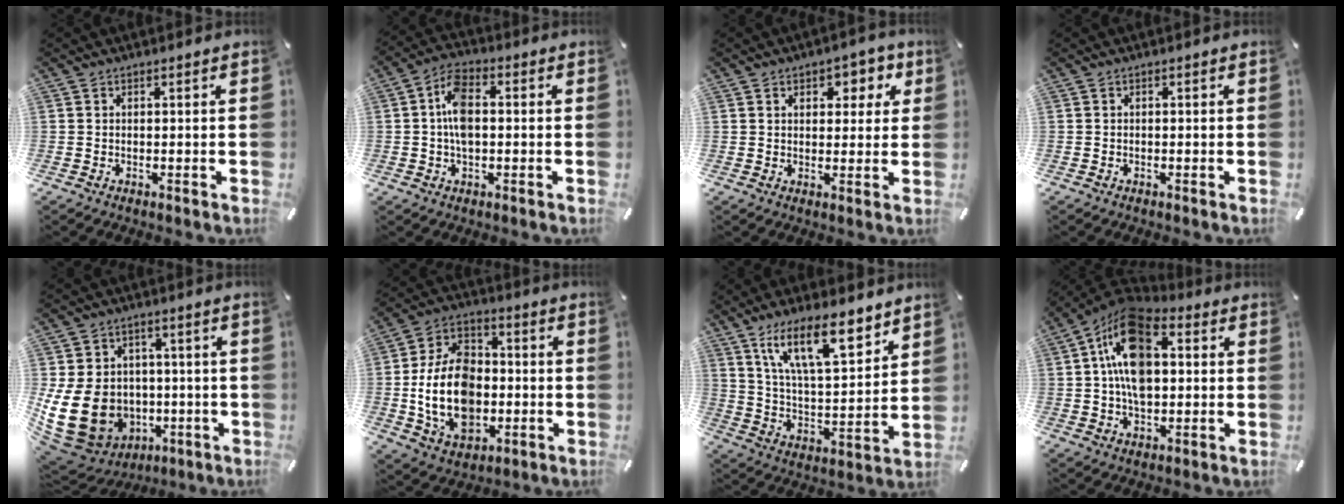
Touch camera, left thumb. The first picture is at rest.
{"total": 7.6, "force": [0.2, 4.4, 6.2], "torque": [-0.117, 0.008, 0.002]}
{"total": 5.7, "force": [2.5, 4.0, 3.3], "torque": [-0.028, -0.006, 0.033]}
{"total": 0.0}
{"total": 17.0, "force": [-2.1, 14.5, 8.6], "torque": [-0.177, -0.002, -0.022]}
{"total": 18.2, "force": [-2.3, 13.0, 12.5], "torque": [-0.267, 0.007, -0.043]}
{"total": 16.9, "force": [11.2, 5.8, 11.2], "torque": [-0.195, -0.049, 0.192]}
{"total": 15.7, "force": [3.1, 9.7, 11.9], "torque": [-0.232, -0.002, 0.054]}